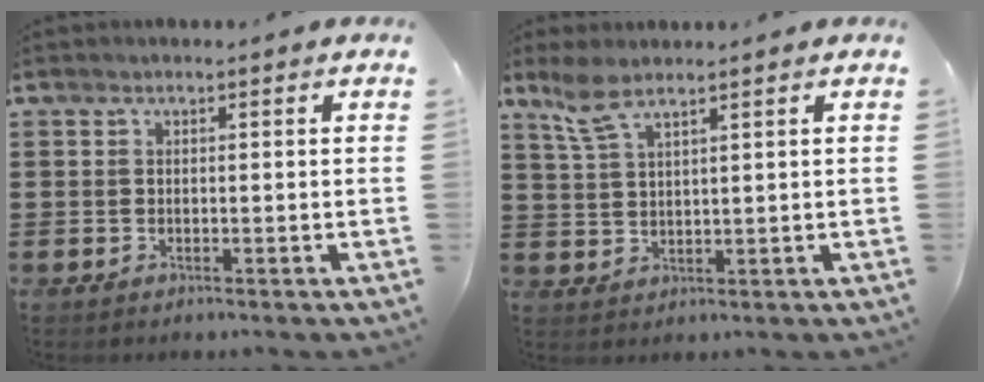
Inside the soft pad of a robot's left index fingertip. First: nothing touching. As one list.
[{"total": 4.4, "force": [3.1, 1.0, 3.0], "torque": [-0.067, 0.003, 0.057]}]